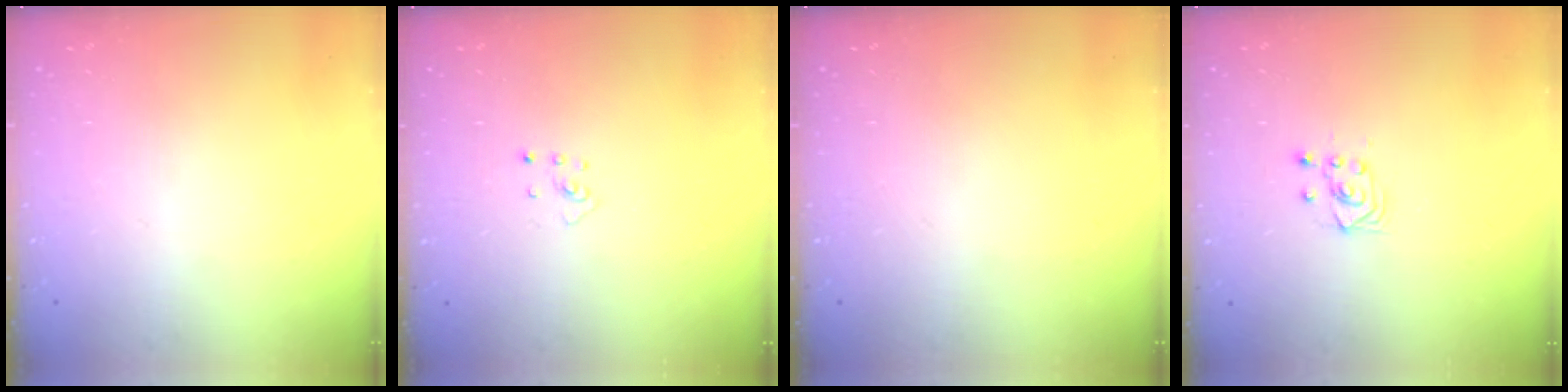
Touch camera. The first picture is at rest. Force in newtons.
{"total": 2.5, "press": 2.4, "slide": 0.5}
{"total": 0.0}
{"total": 3.4, "press": 3.0, "slide": 1.6}